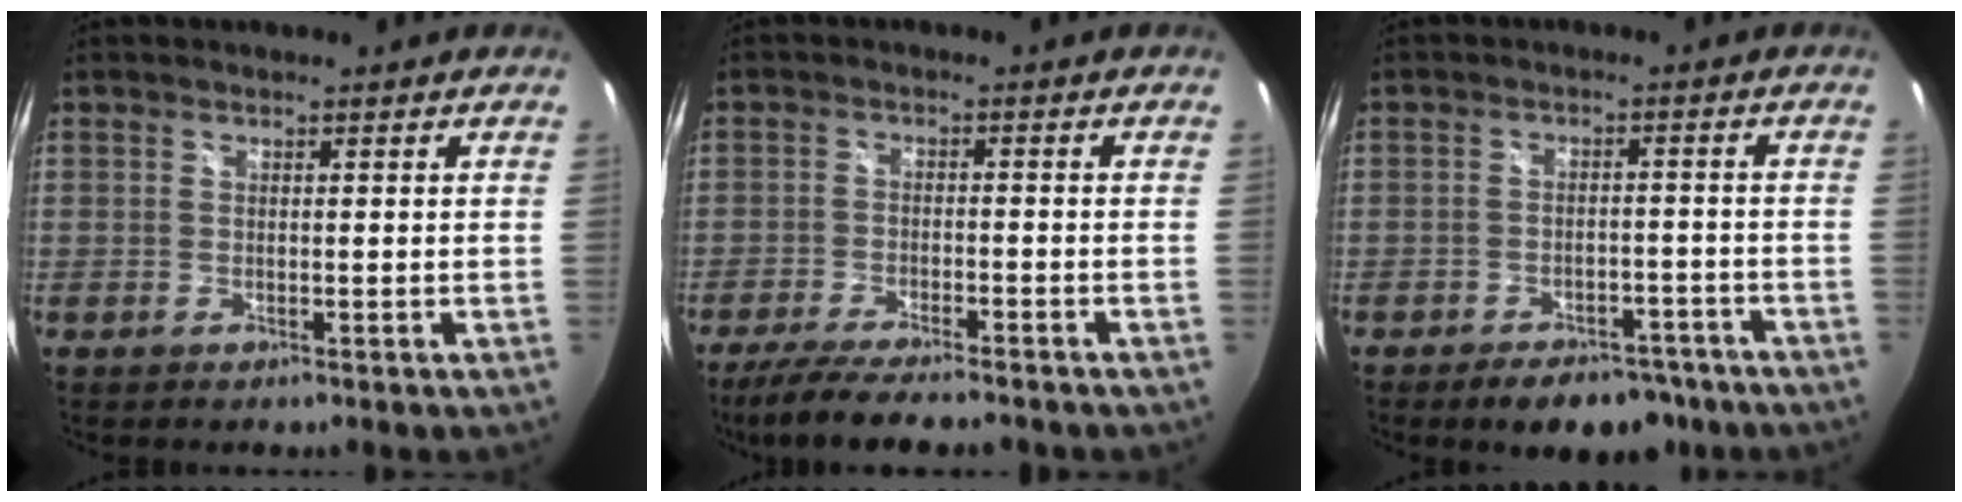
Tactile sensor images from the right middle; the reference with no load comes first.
{"total": 11.0, "force": [-9.4, 1.6, 5.5], "torque": [-0.123, -0.031, -0.154]}
{"total": 10.2, "force": [-7.6, 5.2, 4.3], "torque": [-0.085, 0.012, -0.093]}